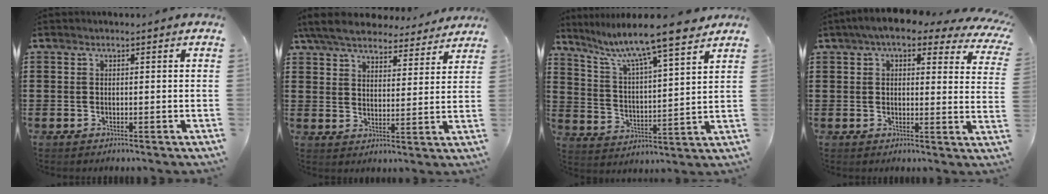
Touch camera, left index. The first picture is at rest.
{"total": 7.0, "force": [6.6, 1.1, 2.1], "torque": [-0.070, -0.031, 0.117]}
{"total": 9.2, "force": [7.8, 0.1, 4.9], "torque": [-0.124, -0.043, 0.128]}
{"total": 6.2, "force": [4.6, 1.6, 3.8], "torque": [-0.081, -0.010, 0.080]}